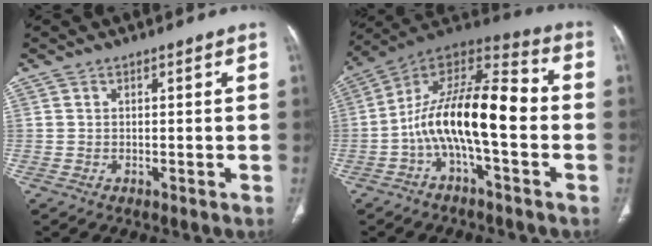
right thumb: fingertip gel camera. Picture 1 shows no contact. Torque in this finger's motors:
{"motor_torque": [2.51, 2.50, 1.40, -1.37, 0.31]}